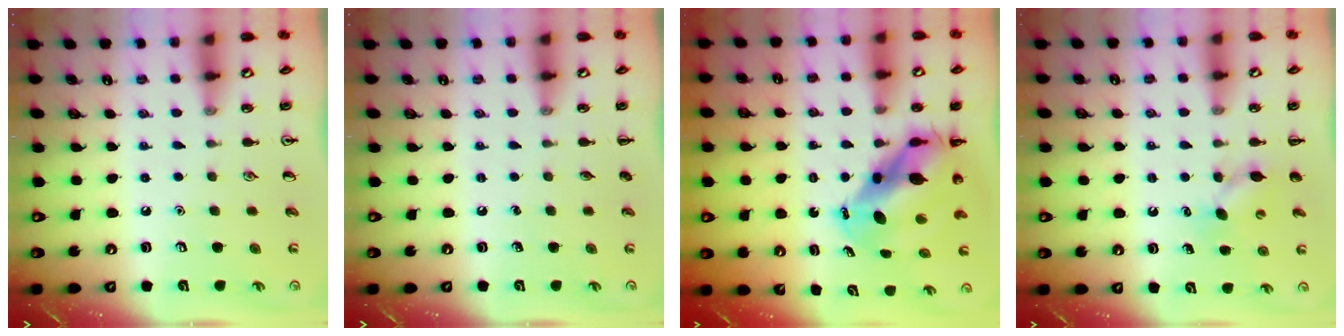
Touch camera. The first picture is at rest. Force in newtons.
{"total": 0.0}
{"total": 11.1, "press": 10.6, "slide": 3.5}
{"total": 4.7, "press": 4.5, "slide": 1.3}